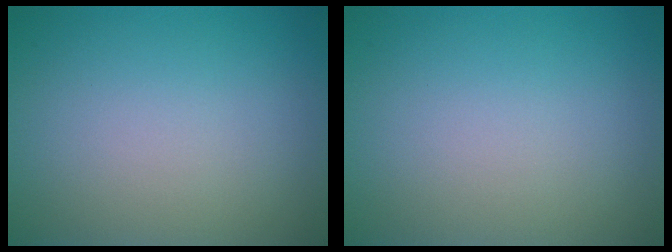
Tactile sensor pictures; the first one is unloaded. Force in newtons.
{"total": 0.0}